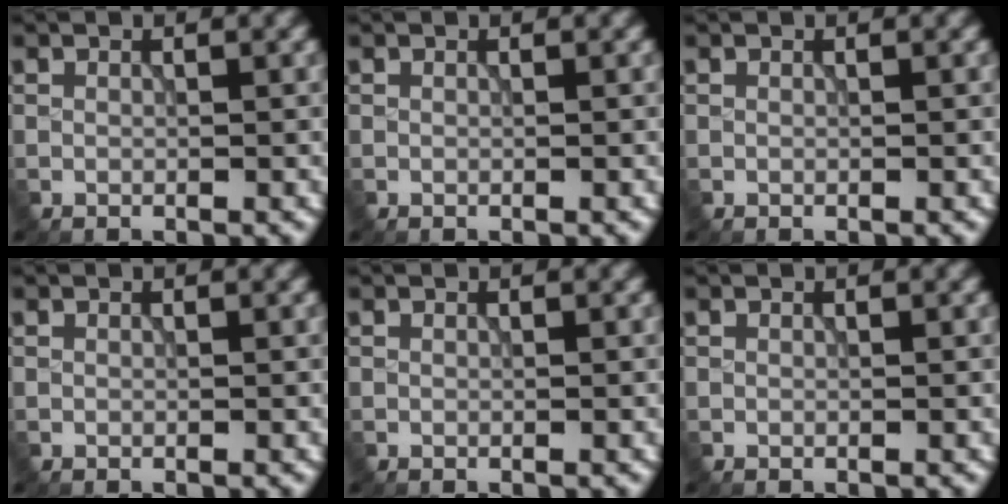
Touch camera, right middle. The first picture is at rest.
{"total": 0.0}
{"total": 0.0}
{"total": 0.0}
{"total": 0.0}
{"total": 0.0}